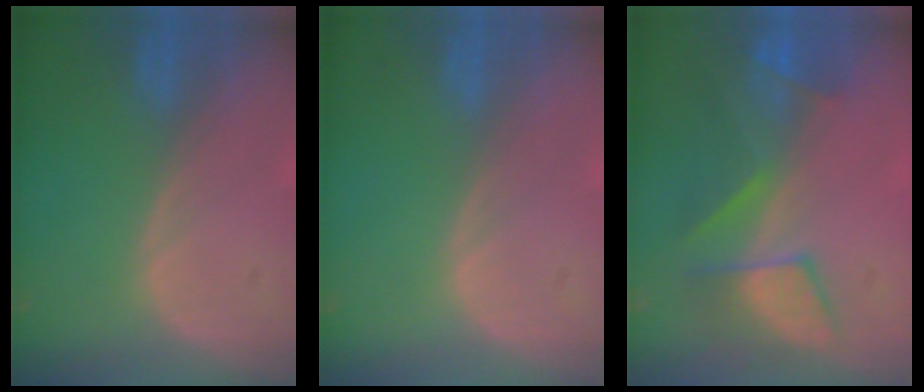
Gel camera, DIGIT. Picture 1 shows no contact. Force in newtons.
{"total": 0.0}
{"total": 8.0, "press": 7.5, "slide": 2.8}